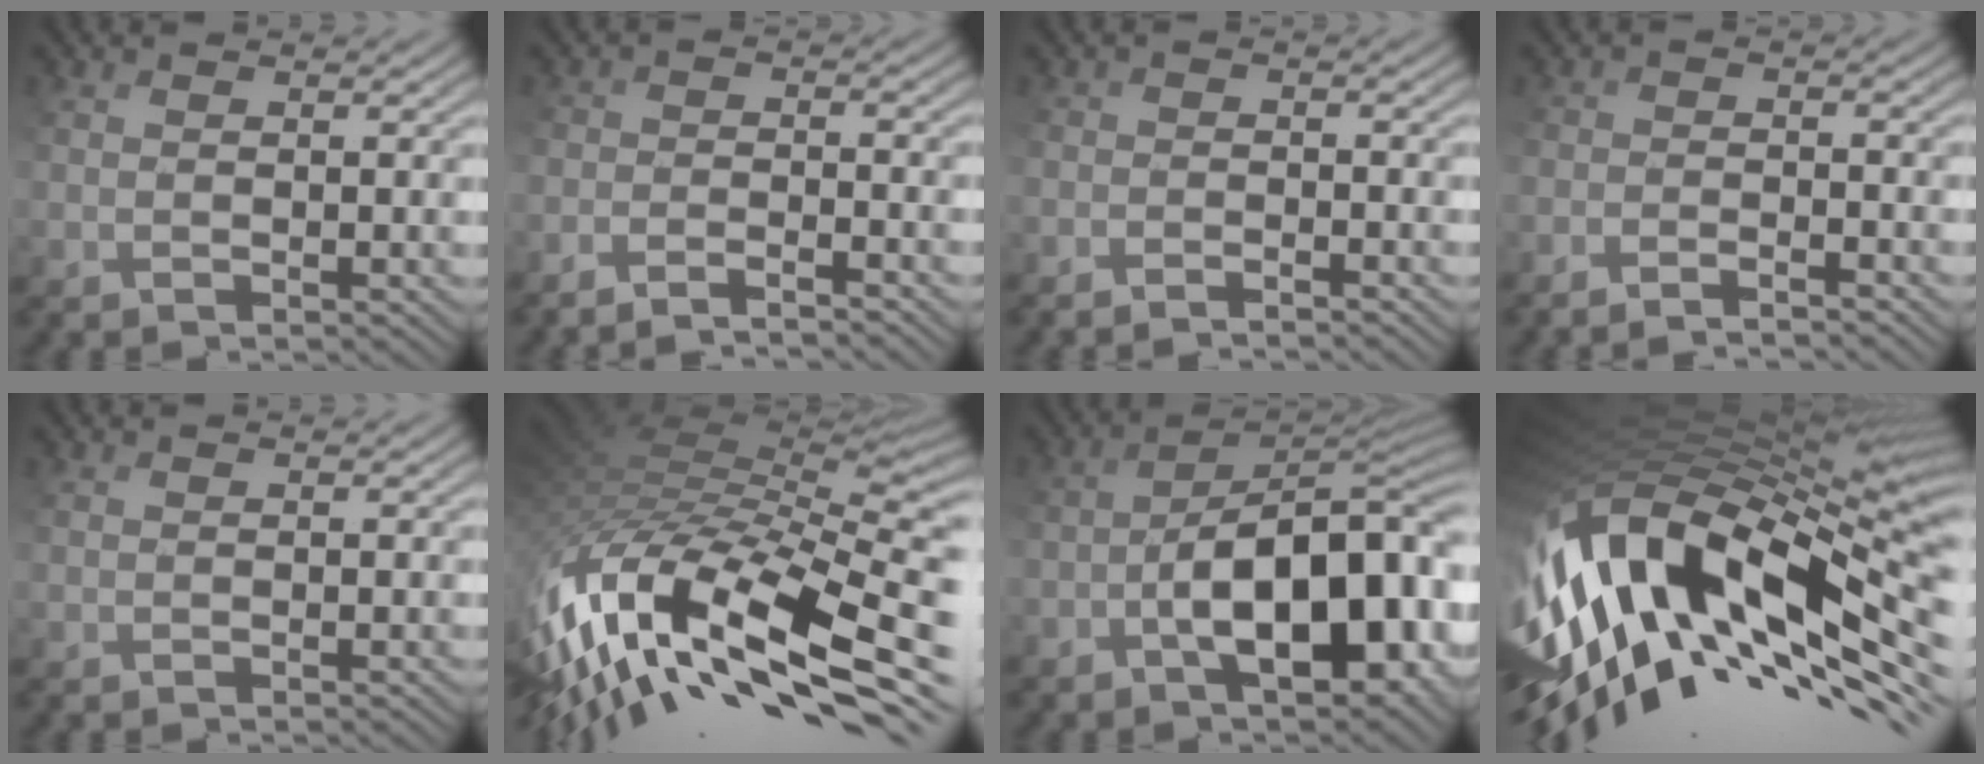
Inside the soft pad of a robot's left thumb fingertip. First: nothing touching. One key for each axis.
{"total": 4.5, "fx": -4.4, "fy": 0.4, "fz": 1.1, "tx": -0.019, "ty": 0.002, "tz": -0.081}
{"total": 2.9, "fx": -2.8, "fy": 0.1, "fz": 0.4, "tx": -0.003, "ty": 0.000, "tz": -0.055}
{"total": 3.9, "fx": -3.8, "fy": 0.2, "fz": 0.8, "tx": -0.014, "ty": 0.002, "tz": -0.072}
{"total": 0.0}
{"total": 16.4, "fx": -4.9, "fy": 6.0, "fz": 14.5, "tx": -0.290, "ty": 0.002, "tz": -0.082}
{"total": 13.6, "fx": -4.9, "fy": 6.4, "fz": 10.9, "tx": -0.147, "ty": -0.006, "tz": -0.077}
{"total": 18.5, "fx": -5.0, "fy": 8.0, "fz": 15.9, "tx": -0.317, "ty": -0.015, "tz": -0.086}